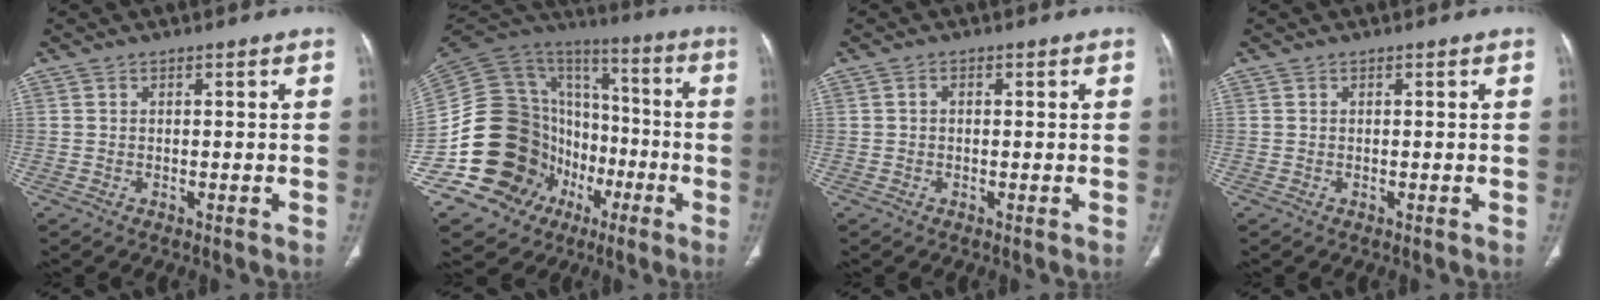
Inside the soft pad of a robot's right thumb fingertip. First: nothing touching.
{"total": 28.9, "force": [-8.7, 23.5, 14.4], "torque": [-0.242, 0.110, -0.131]}
{"total": 0.8, "force": [0.1, 0.6, 0.5], "torque": [-0.006, 0.002, -0.002]}
{"total": 0.0}